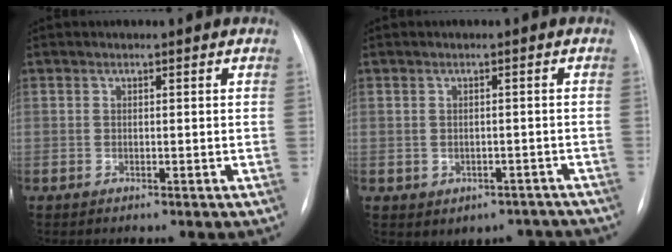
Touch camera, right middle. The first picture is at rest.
{"total": 5.1, "force": [-3.6, 3.4, 1.1], "torque": [-0.005, 0.022, -0.035]}